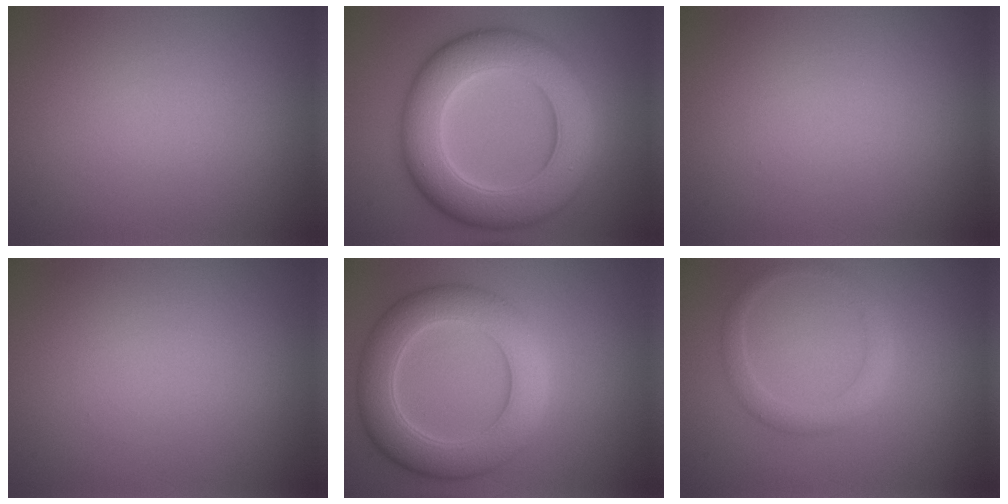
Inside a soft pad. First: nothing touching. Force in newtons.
{"total": 10.8, "press": 10.8, "slide": 0.3}
{"total": 0.0}
{"total": 0.0}
{"total": 7.3, "press": 7.3, "slide": 0.3}
{"total": 2.0, "press": 2.0, "slide": 0.3}